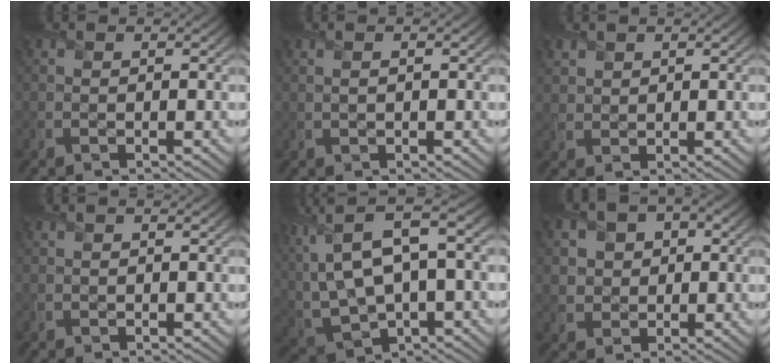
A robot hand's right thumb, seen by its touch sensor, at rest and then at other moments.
{"total": 0.9, "force": [0.3, 0.1, 0.8], "torque": [-0.016, 0.002, 0.007]}
{"total": 2.1, "force": [1.5, 1.4, 0.4], "torque": [-0.015, -0.001, 0.036]}
{"total": 0.0}
{"total": 15.7, "force": [5.6, 7.4, 12.7], "torque": [-0.311, 0.018, 0.118]}
{"total": 6.2, "force": [1.8, 5.1, 2.9], "torque": [-0.080, 0.010, 0.027]}